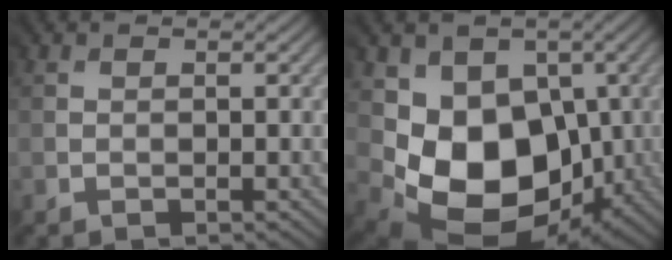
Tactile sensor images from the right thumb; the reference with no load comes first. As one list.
[{"total": 11.3, "force": [-0.4, 8.9, 7.0], "torque": [-0.130, -0.033, 0.001]}]